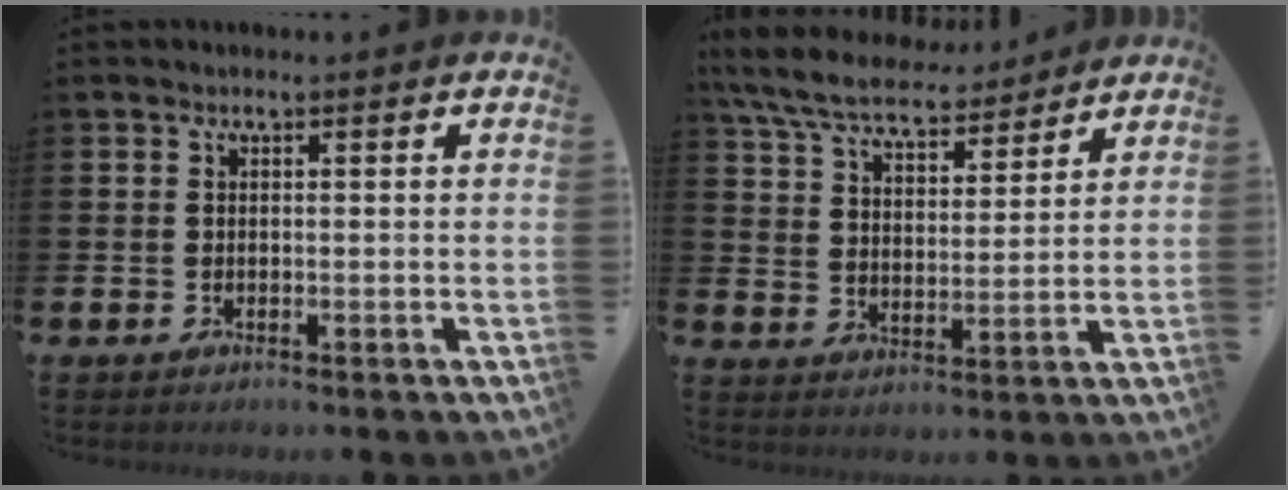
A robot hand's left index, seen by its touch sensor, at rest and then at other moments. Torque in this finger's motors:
{"motor_torque": [1.11, -1.03, 0.35, 0.21]}